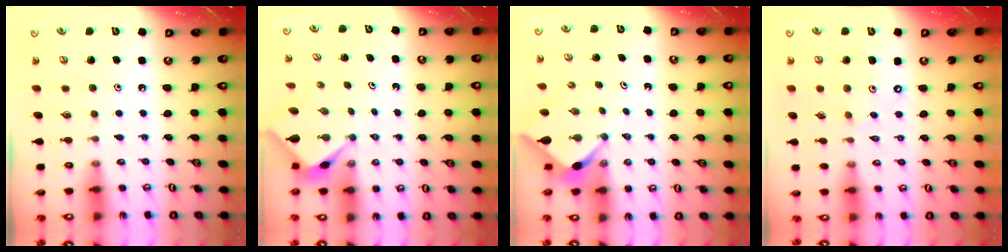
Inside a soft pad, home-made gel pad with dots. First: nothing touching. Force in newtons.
{"total": 2.6, "press": 2.6, "slide": 0.1}
{"total": 2.6, "press": 2.6, "slide": 0.3}
{"total": 5.7, "press": 5.7, "slide": 0.6}